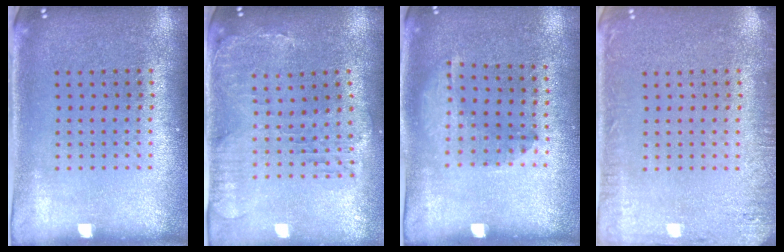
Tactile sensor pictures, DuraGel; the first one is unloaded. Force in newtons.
{"total": 0.6, "press": 0.5, "slide": 0.3}
{"total": 1.4, "press": 0.9, "slide": 1.0}
{"total": 2.2, "press": 2.1, "slide": 0.3}